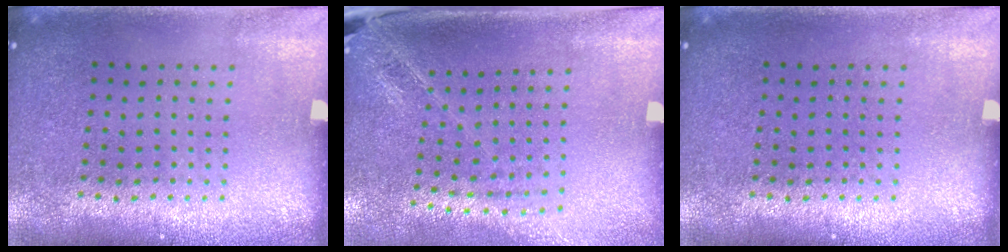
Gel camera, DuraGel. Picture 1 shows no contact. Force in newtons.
{"total": 1.7, "press": 1.5, "slide": 0.8}
{"total": 0.0}